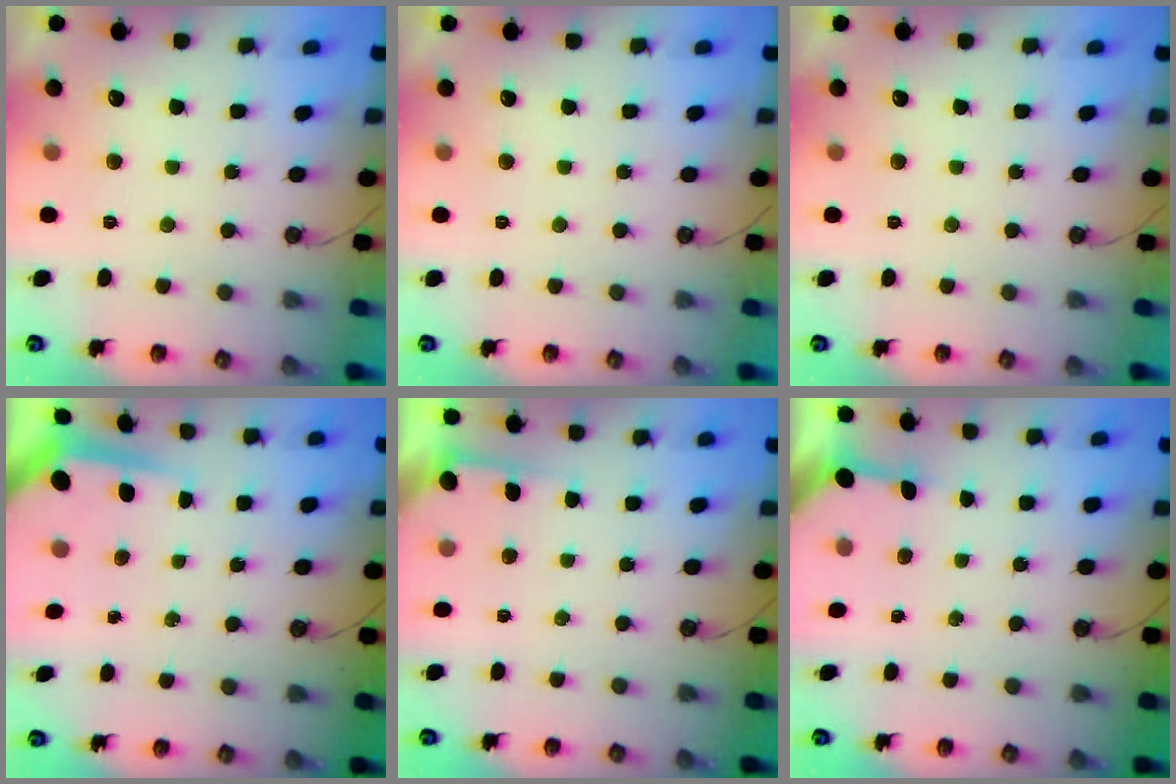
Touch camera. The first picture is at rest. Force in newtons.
{"total": 0.0}
{"total": 0.0}
{"total": 5.7, "press": 5.7, "slide": 0.5}
{"total": 2.9, "press": 2.8, "slide": 0.4}
{"total": 2.9, "press": 2.8, "slide": 0.3}